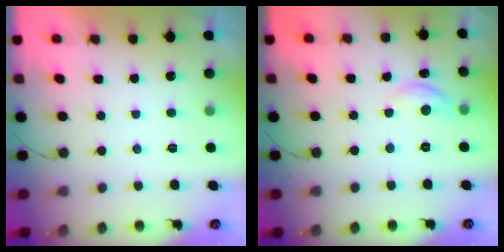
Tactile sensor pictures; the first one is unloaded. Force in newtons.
{"total": 6.2, "press": 6.2, "slide": 0.6}